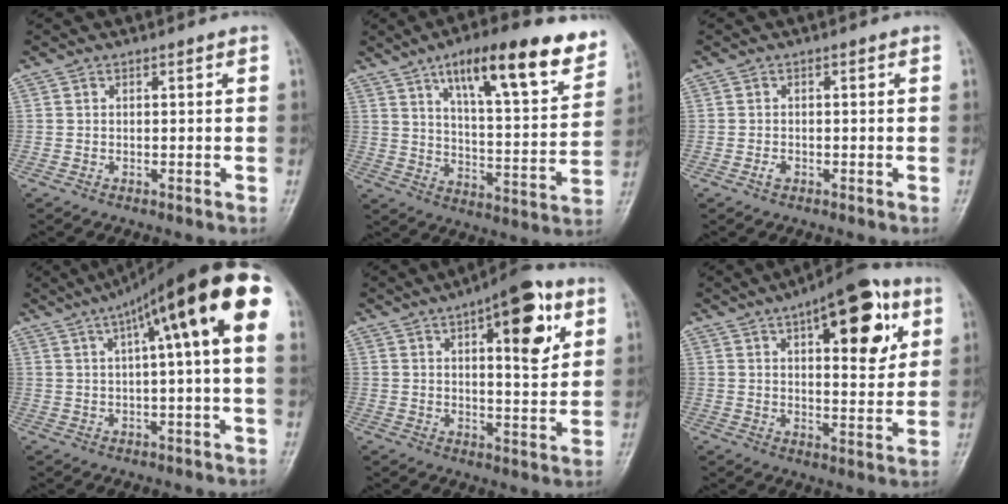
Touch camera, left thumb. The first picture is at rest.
{"total": 20.2, "force": [12.1, 5.8, 15.1], "torque": [-0.188, -0.046, 0.188]}
{"total": 1.3, "force": [-0.6, 0.8, 0.8], "torque": [-0.012, 0.002, -0.013]}
{"total": 16.8, "force": [5.6, 2.7, 15.6], "torque": [-0.244, 0.039, 0.078]}
{"total": 14.2, "force": [5.8, 5.2, 11.9], "torque": [-0.132, -0.015, 0.075]}
{"total": 17.2, "force": [7.1, 7.0, 14.0], "torque": [-0.151, -0.014, 0.095]}